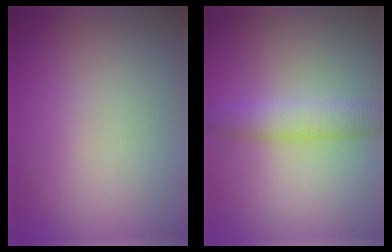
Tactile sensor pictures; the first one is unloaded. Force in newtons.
{"total": 2.9, "press": 2.9, "slide": 0.1}